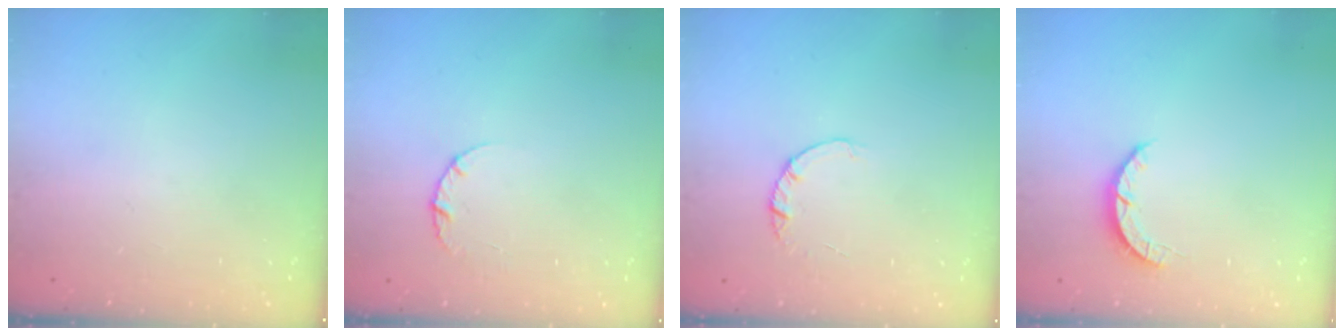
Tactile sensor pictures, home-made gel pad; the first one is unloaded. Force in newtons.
{"total": 2.6, "press": 2.6, "slide": 0.3}
{"total": 1.4, "press": 1.4, "slide": 0.2}
{"total": 2.7, "press": 2.7, "slide": 0.4}